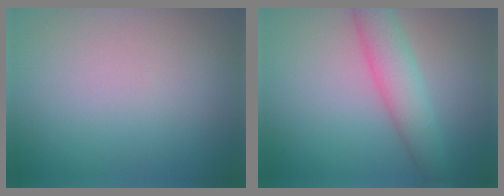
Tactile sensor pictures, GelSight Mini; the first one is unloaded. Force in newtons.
{"total": 4.5, "press": 4.5, "slide": 0.2}